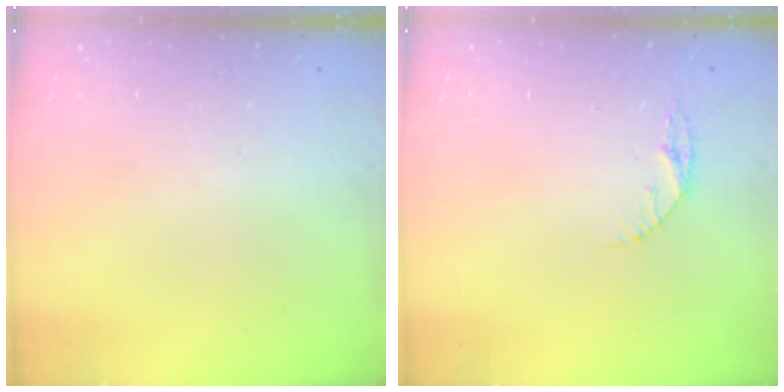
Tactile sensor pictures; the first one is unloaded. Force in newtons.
{"total": 4.7, "press": 4.7, "slide": 0.6}